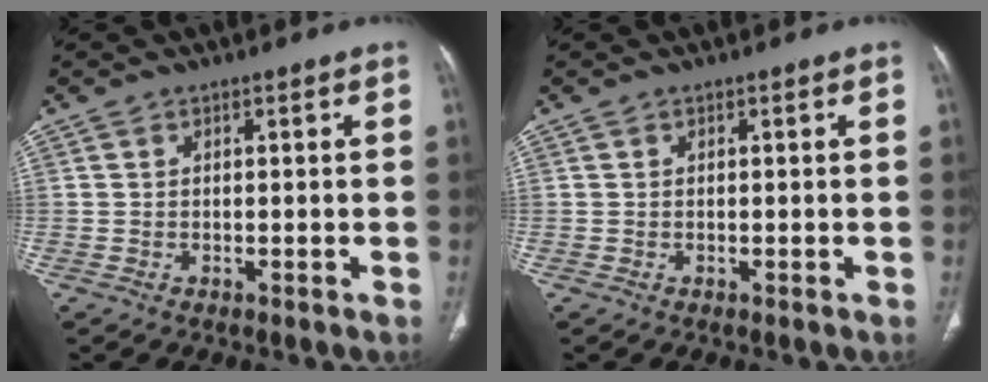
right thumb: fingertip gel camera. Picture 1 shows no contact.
{"total": 0.0}